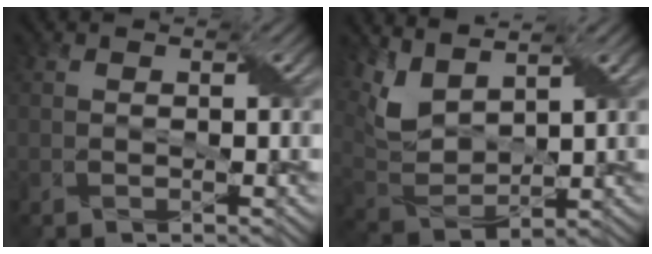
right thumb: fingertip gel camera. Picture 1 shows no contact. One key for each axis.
{"total": 6.8, "fx": 4.3, "fy": 2.9, "fz": 4.4, "tx": -0.112, "ty": 0.004, "tz": 0.093}